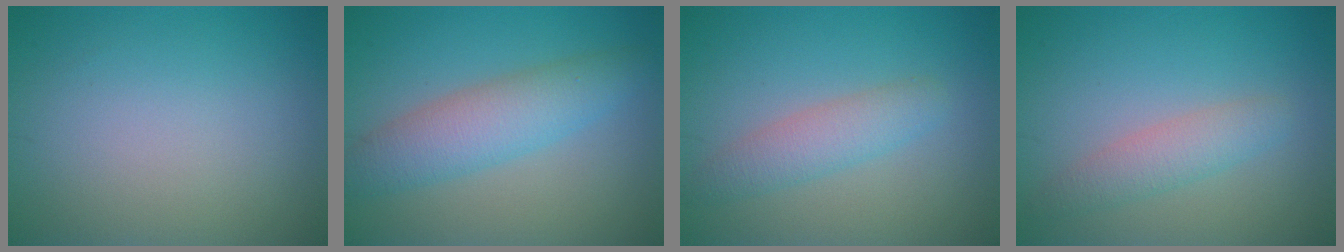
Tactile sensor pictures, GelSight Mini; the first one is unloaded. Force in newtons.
{"total": 4.9, "press": 4.9, "slide": 0.1}
{"total": 2.9, "press": 2.9, "slide": 0.1}
{"total": 2.6, "press": 2.6, "slide": 0.2}